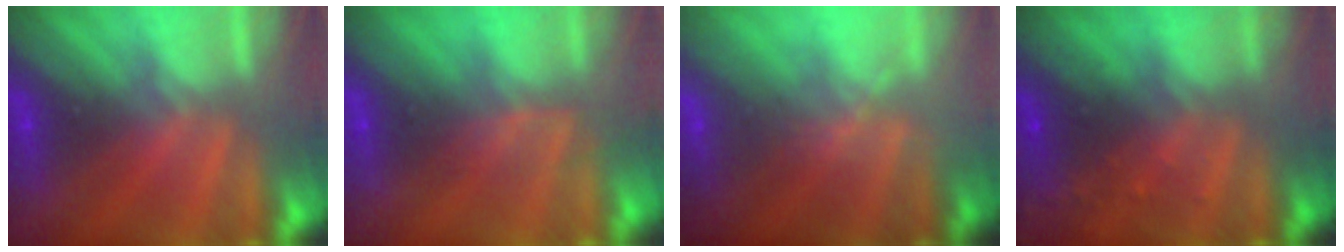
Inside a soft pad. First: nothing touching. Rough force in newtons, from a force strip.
{"total": 2.5}
{"total": 8.3}
{"total": 7.7}